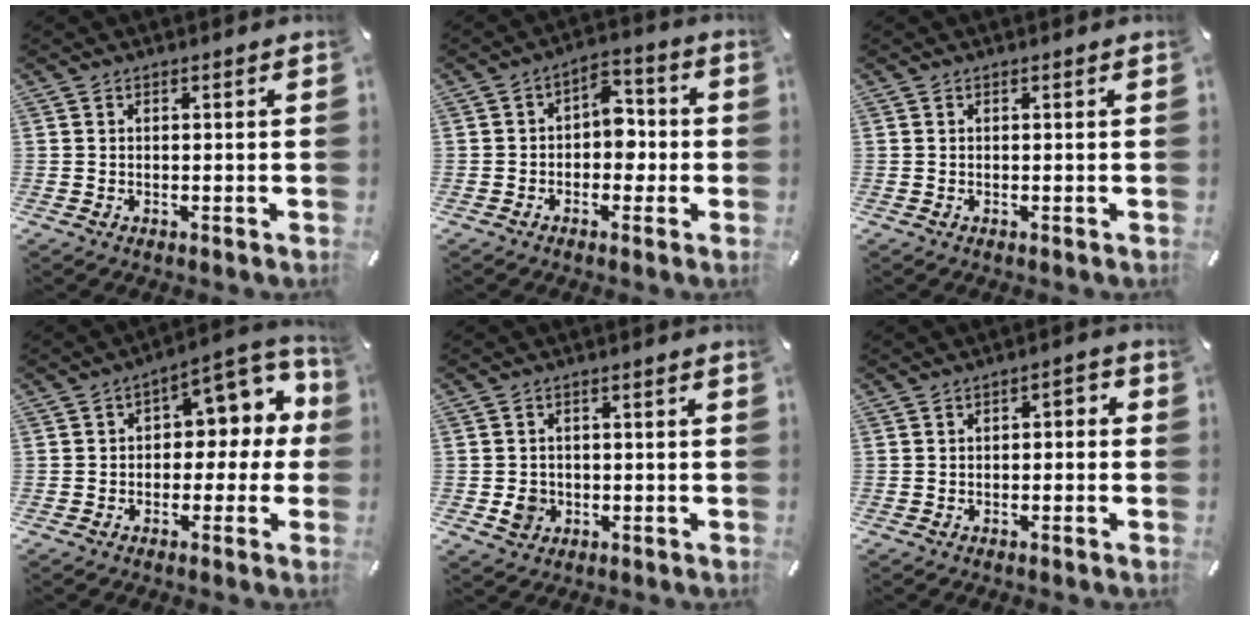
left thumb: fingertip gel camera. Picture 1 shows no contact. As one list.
[{"total": 7.5, "force": [-0.9, 5.4, 5.2], "torque": [-0.062, 0.010, -0.020]}, {"total": 0.0}, {"total": 10.3, "force": [2.6, 6.4, 7.7], "torque": [-0.088, -0.020, 0.042]}, {"total": 4.4, "force": [-1.1, 4.1, 1.4], "torque": [-0.014, -0.003, -0.022]}, {"total": 2.8, "force": [-1.9, 1.4, 1.5], "torque": [-0.024, 0.017, -0.039]}]